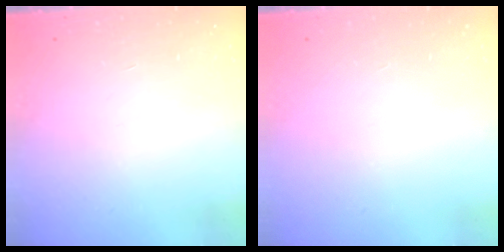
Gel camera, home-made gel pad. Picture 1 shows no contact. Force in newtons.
{"total": 0.0}